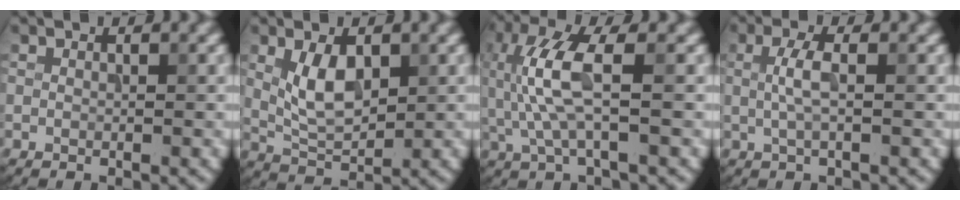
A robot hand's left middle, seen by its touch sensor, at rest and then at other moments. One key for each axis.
{"total": 4.3, "fx": 1.0, "fy": 2.3, "fz": 3.5, "tx": -0.073, "ty": -0.003, "tz": 0.021}
{"total": 6.1, "fx": 0.1, "fy": 1.8, "fz": 5.8, "tx": -0.147, "ty": 0.008, "tz": 0.002}
{"total": 2.4, "fx": 0.2, "fy": 0.6, "fz": 2.3, "tx": -0.049, "ty": 0.006, "tz": 0.004}